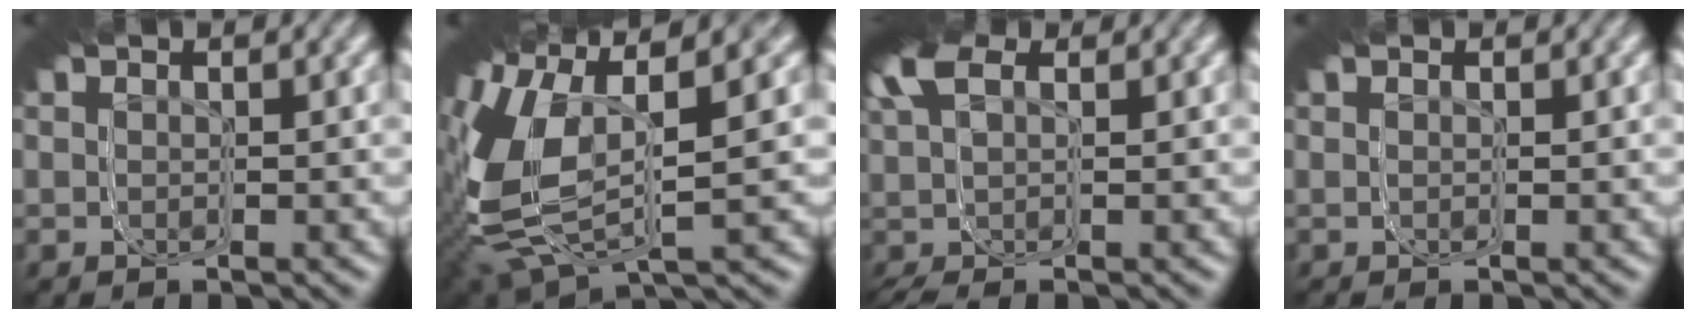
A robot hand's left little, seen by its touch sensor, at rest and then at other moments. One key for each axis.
{"total": 13.9, "fx": 1.0, "fy": 9.0, "fz": 10.6, "tx": -0.194, "ty": 0.008, "tz": -0.001}
{"total": 4.3, "fx": 1.6, "fy": 2.6, "fz": 2.9, "tx": -0.058, "ty": 0.028, "tz": 0.010}
{"total": 0.6, "fx": 0.3, "fy": -0.6, "fz": 0.0, "tx": 0.001, "ty": 0.009, "tz": 0.002}